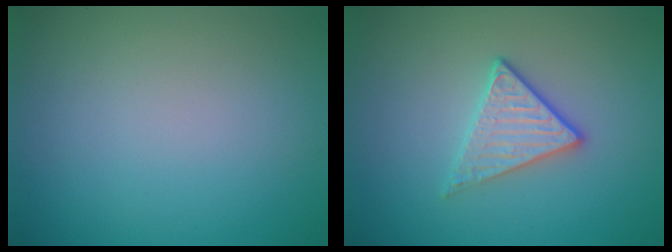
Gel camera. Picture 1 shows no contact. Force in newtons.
{"total": 2.9, "press": 2.6, "slide": 1.2}